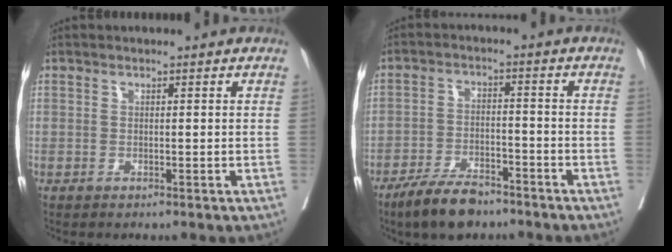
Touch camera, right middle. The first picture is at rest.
{"total": 7.8, "force": [-6.2, 2.5, 4.1], "torque": [-0.077, -0.010, -0.112]}